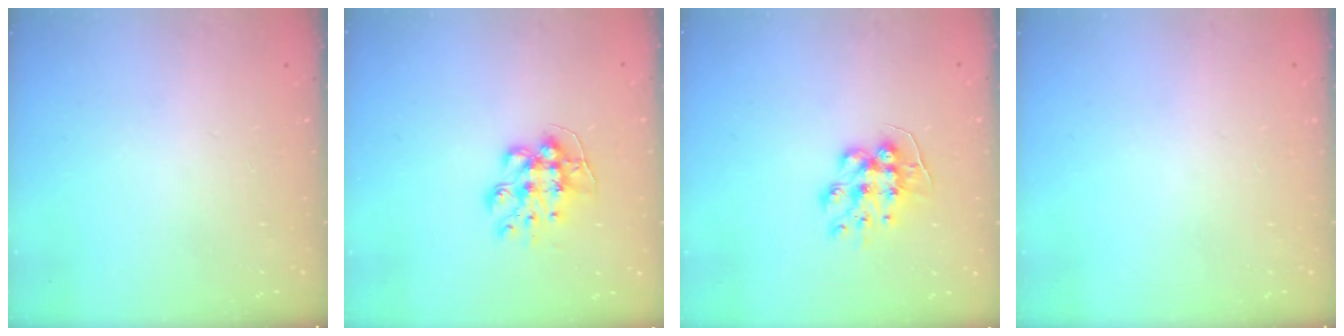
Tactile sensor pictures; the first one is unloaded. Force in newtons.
{"total": 9.3, "press": 9.3, "slide": 0.6}
{"total": 9.6, "press": 9.5, "slide": 0.9}
{"total": 0.0}